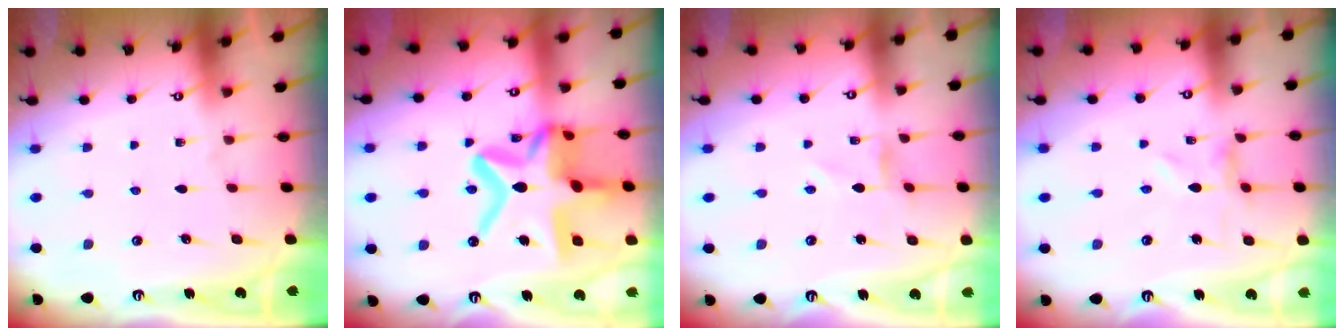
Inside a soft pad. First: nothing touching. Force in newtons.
{"total": 22.6, "press": 22.5, "slide": 2.1}
{"total": 0.6, "press": 0.6, "slide": 0.1}
{"total": 0.0}